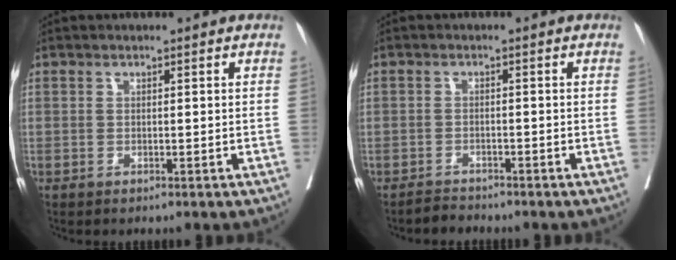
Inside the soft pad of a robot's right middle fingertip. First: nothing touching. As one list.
[{"total": 1.8, "force": [-1.6, 0.7, -0.6], "torque": [0.008, 0.000, -0.029]}]